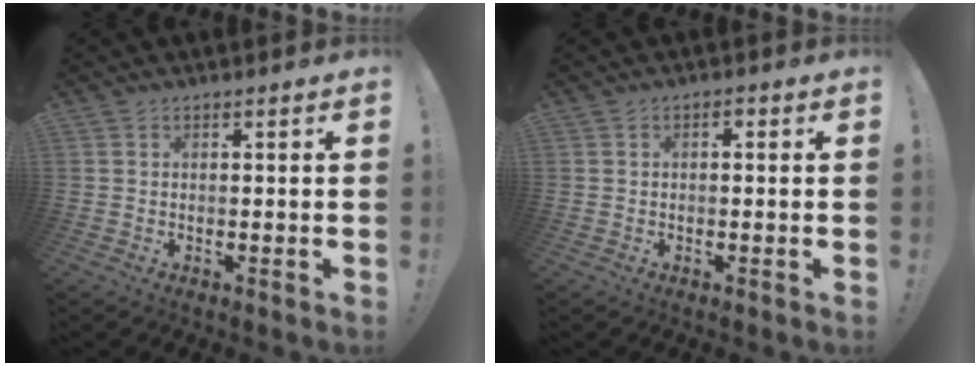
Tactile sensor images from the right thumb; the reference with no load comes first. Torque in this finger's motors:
{"motor_torque": [-0.01, 0.23, 0.09, 0.09, 0.00]}